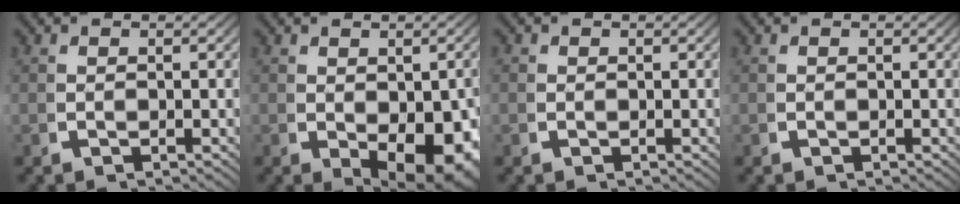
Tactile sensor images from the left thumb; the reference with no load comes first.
{"total": 7.9, "force": [-1.8, 4.8, 6.1], "torque": [-0.101, -0.048, 0.004]}
{"total": 0.5, "force": [0.0, 0.5, 0.0], "torque": [-0.004, -0.003, 0.000]}
{"total": 0.0}